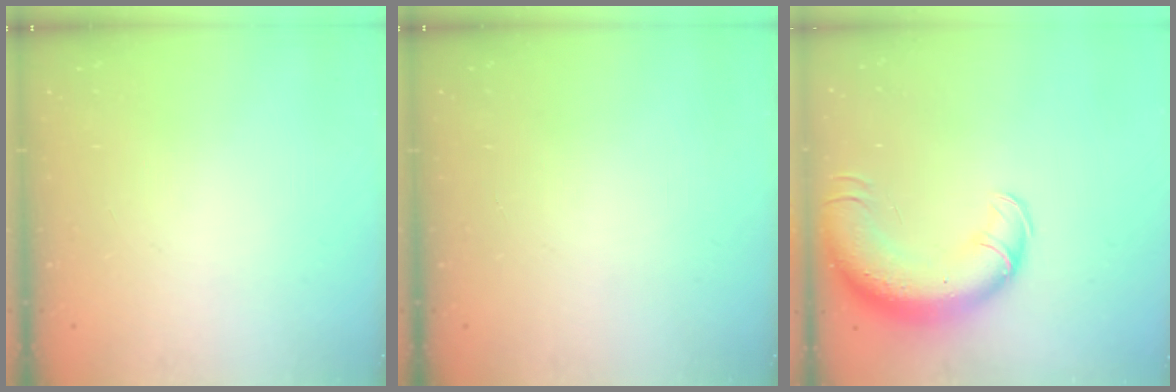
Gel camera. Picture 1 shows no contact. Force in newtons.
{"total": 0.0}
{"total": 16.2, "press": 15.7, "slide": 3.9}